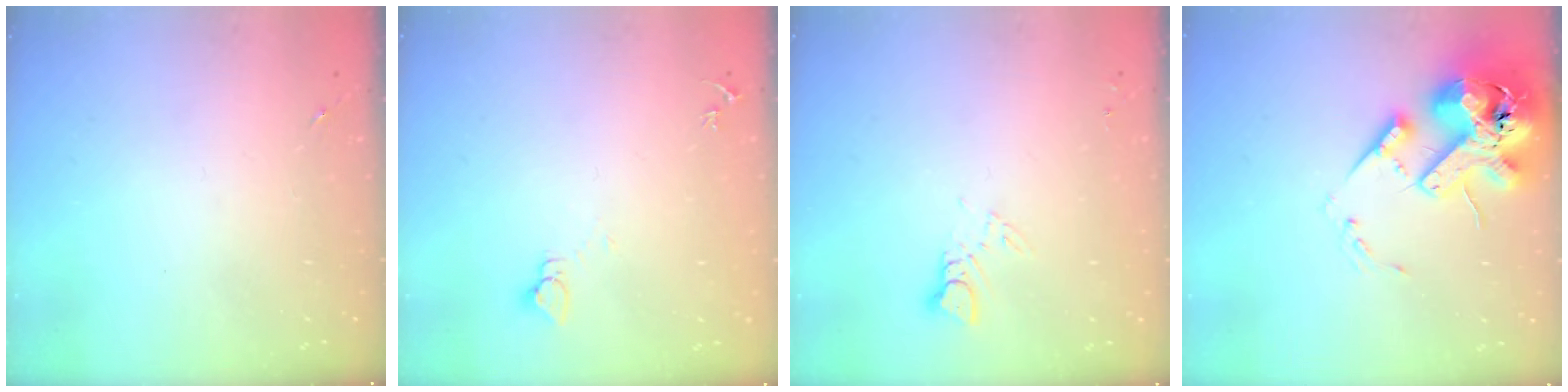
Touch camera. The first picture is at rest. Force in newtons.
{"total": 2.7, "press": 2.7, "slide": 0.2}
{"total": 3.0, "press": 3.0, "slide": 0.3}
{"total": 18.6, "press": 18.4, "slide": 3.2}